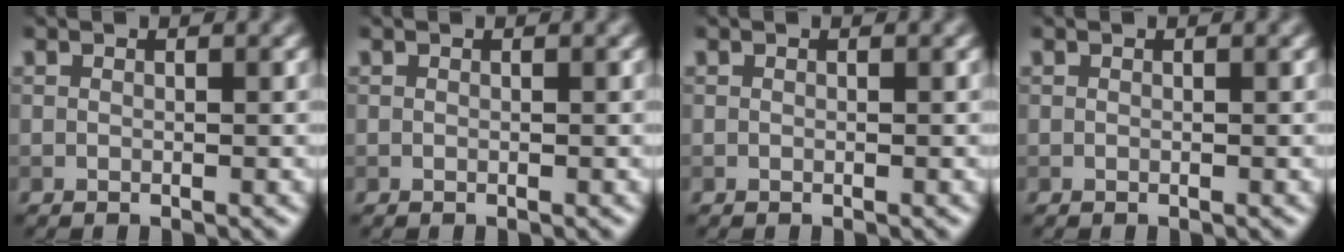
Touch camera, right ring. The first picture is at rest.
{"total": 0.0}
{"total": 0.0}
{"total": 0.0}